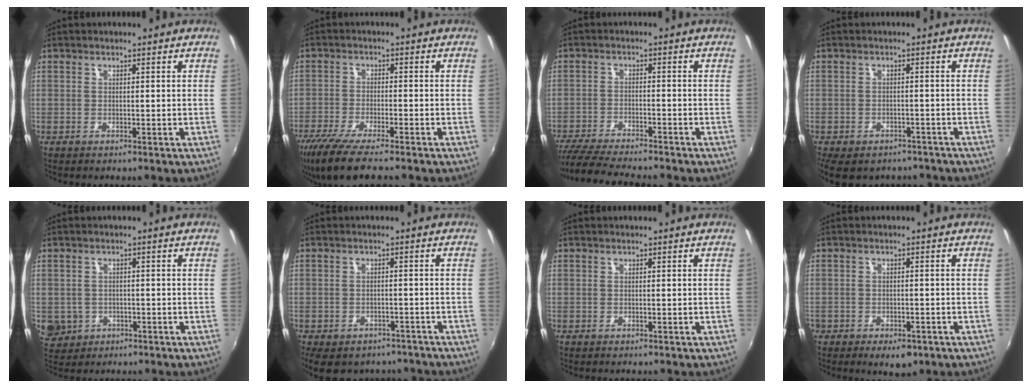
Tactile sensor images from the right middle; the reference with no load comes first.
{"total": 10.6, "force": [-8.3, 1.1, 6.4], "torque": [-0.144, -0.039, -0.148]}
{"total": 12.0, "force": [-10.7, 0.7, 5.3], "torque": [-0.125, -0.025, -0.180]}
{"total": 10.2, "force": [-7.7, 4.9, 4.5], "torque": [-0.103, -0.026, -0.102]}
{"total": 6.0, "force": [-1.3, 5.5, 2.0], "torque": [-0.055, -0.002, -0.010]}
{"total": 10.8, "force": [-8.0, 5.6, 4.5], "torque": [-0.104, -0.018, -0.102]}
{"total": 0.0}
{"total": 4.9, "force": [-3.0, 2.8, 2.6], "torque": [-0.062, -0.014, -0.042]}